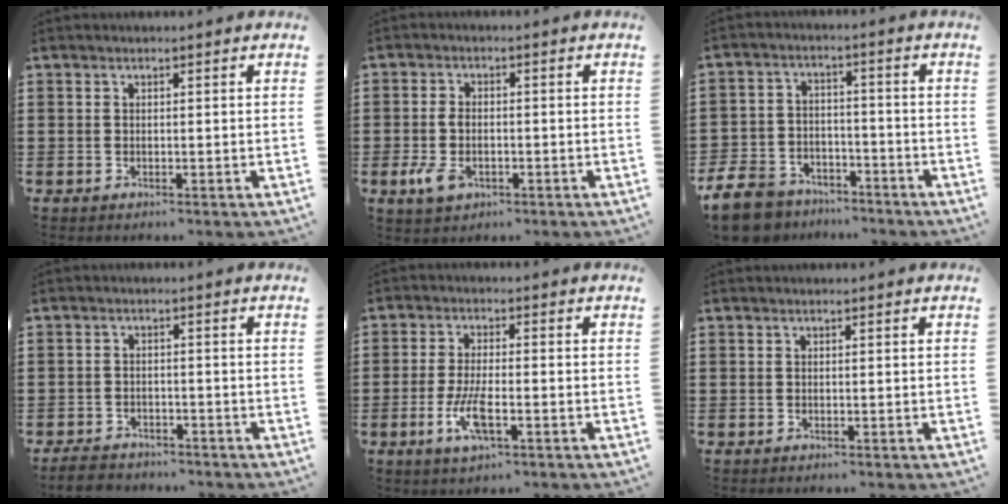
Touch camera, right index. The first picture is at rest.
{"total": 4.3, "force": [-1.2, 2.5, 3.3], "torque": [-0.089, -0.008, -0.029]}
{"total": 8.5, "force": [-7.7, 2.8, 2.3], "torque": [-0.067, 0.021, -0.155]}
{"total": 3.1, "force": [-3.0, 0.7, 0.4], "torque": [-0.017, 0.001, -0.065]}
{"total": 5.7, "force": [-2.2, 1.5, 5.0], "torque": [-0.116, -0.014, -0.045]}
{"total": 0.0}